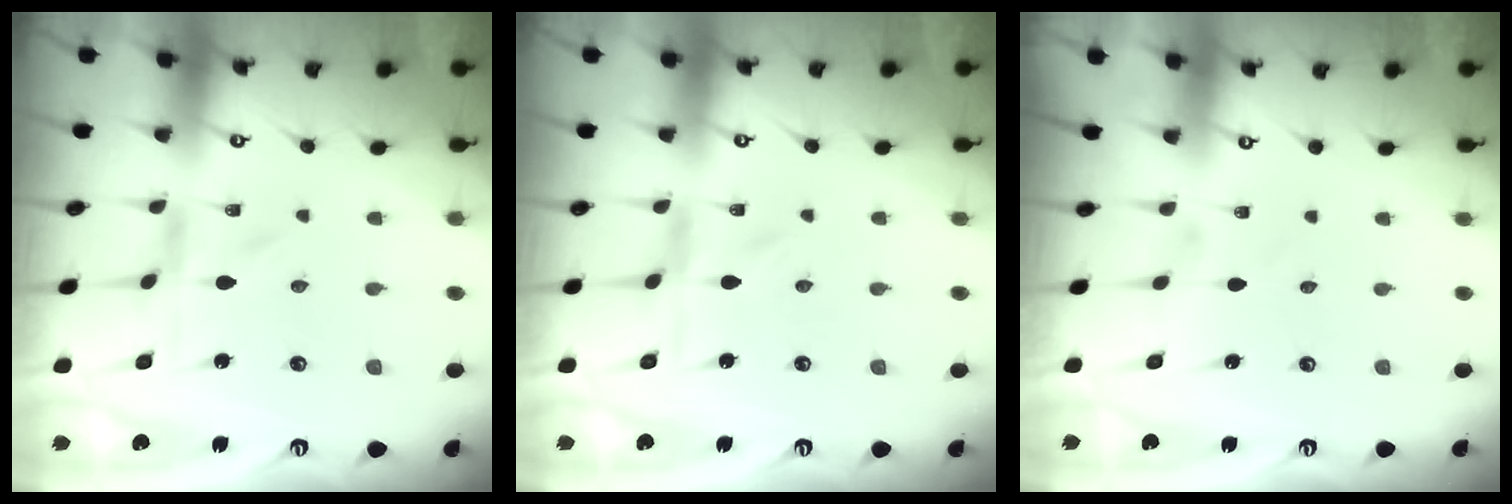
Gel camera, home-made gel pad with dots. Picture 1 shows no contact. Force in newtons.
{"total": 0.8, "press": 0.8, "slide": 0.2}
{"total": 1.2, "press": 1.2, "slide": 0.1}